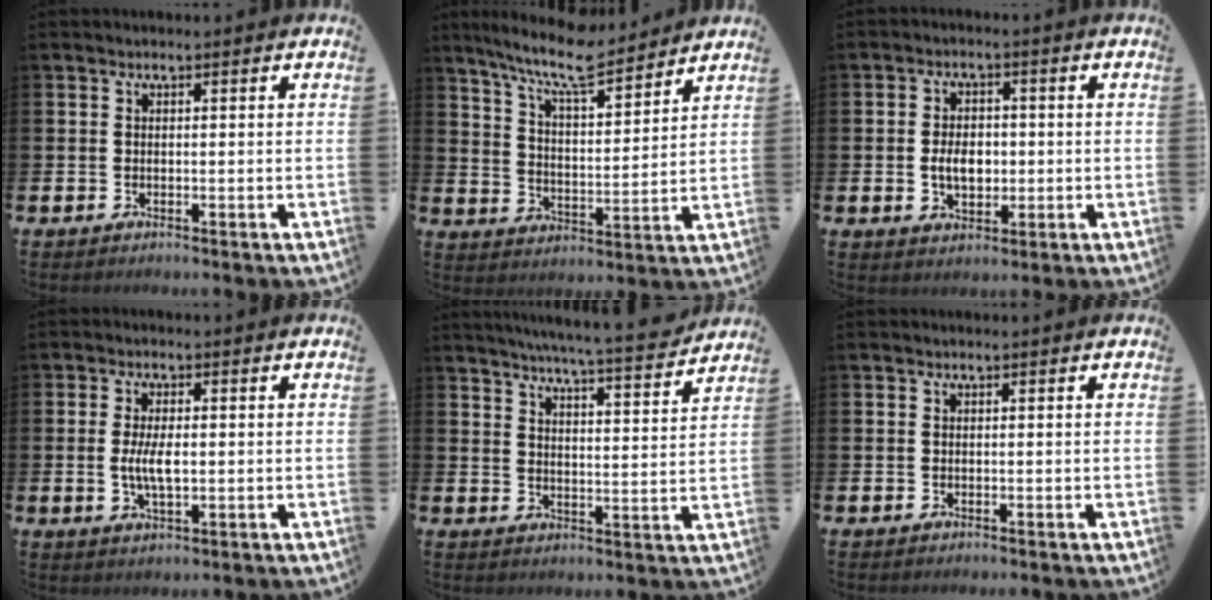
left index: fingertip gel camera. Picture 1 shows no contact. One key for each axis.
{"total": 9.7, "fx": 8.6, "fy": 1.6, "fz": 4.2, "tx": -0.102, "ty": -0.048, "tz": 0.152}
{"total": 4.3, "fx": -0.4, "fy": 3.0, "fz": 3.1, "tx": -0.040, "ty": 0.001, "tz": -0.014}
{"total": 4.5, "fx": -0.1, "fy": 1.9, "fz": 4.1, "tx": -0.068, "ty": -0.004, "tz": -0.008}
{"total": 6.8, "fx": 6.5, "fy": -0.3, "fz": 1.9, "tx": -0.042, "ty": -0.050, "tz": 0.110}
{"total": 0.0}